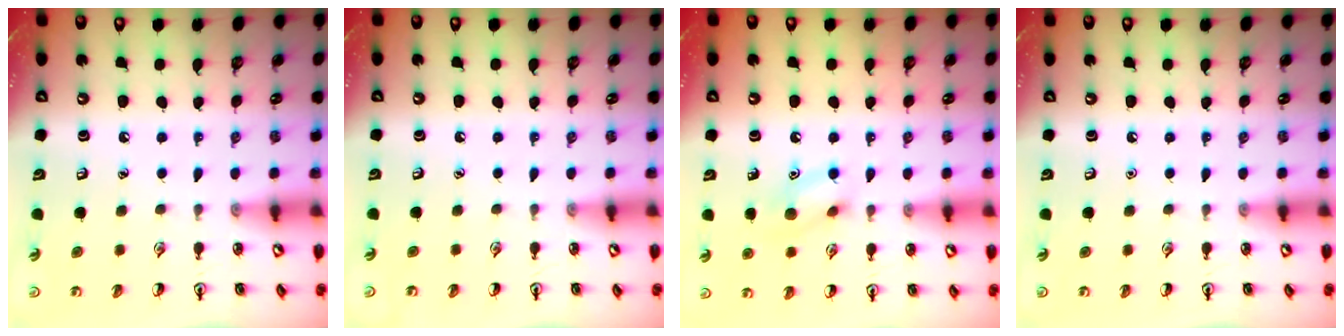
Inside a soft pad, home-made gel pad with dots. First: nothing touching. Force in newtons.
{"total": 0.0}
{"total": 9.2, "press": 9.2, "slide": 1.2}
{"total": 0.0}